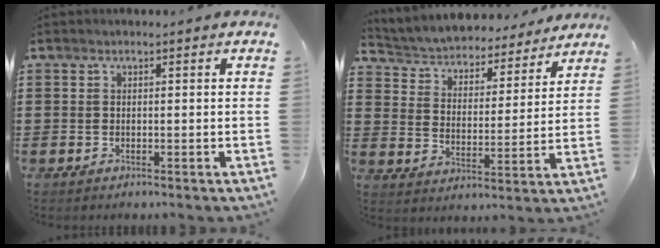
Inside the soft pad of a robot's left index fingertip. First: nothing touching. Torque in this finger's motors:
{"motor_torque": [1.17, -0.97, 0.32, 0.09]}